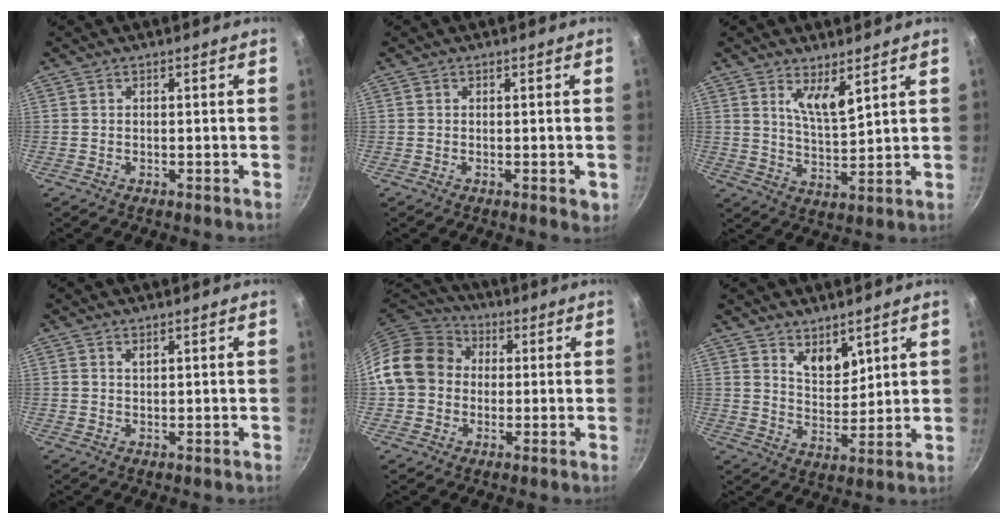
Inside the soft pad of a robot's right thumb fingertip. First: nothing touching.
{"total": 1.9, "force": [-0.3, 1.0, 1.6], "torque": [-0.016, -0.003, -0.006]}
{"total": 6.5, "force": [3.8, 2.0, 4.9], "torque": [-0.081, -0.041, 0.072]}
{"total": 2.2, "force": [0.5, 1.4, 1.7], "torque": [-0.019, 0.005, 0.007]}
{"total": 13.4, "force": [1.0, 11.5, 6.8], "torque": [-0.096, 0.031, 0.002]}
{"total": 6.5, "force": [4.1, 3.5, 3.6], "torque": [-0.036, -0.040, 0.073]}